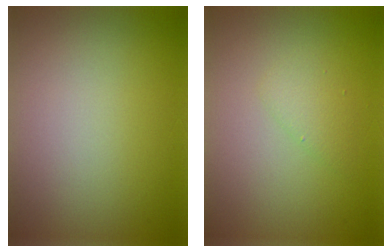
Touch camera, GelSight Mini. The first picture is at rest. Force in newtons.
{"total": 1.5, "press": 1.5, "slide": 0.1}